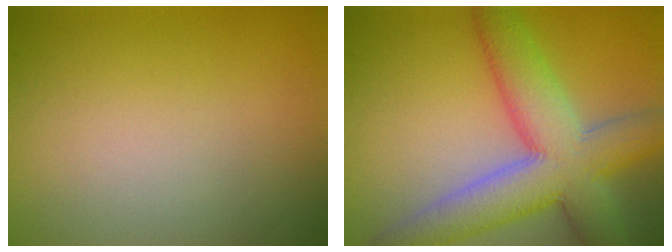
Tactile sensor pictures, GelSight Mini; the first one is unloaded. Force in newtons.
{"total": 9.2, "press": 9.1, "slide": 0.5}